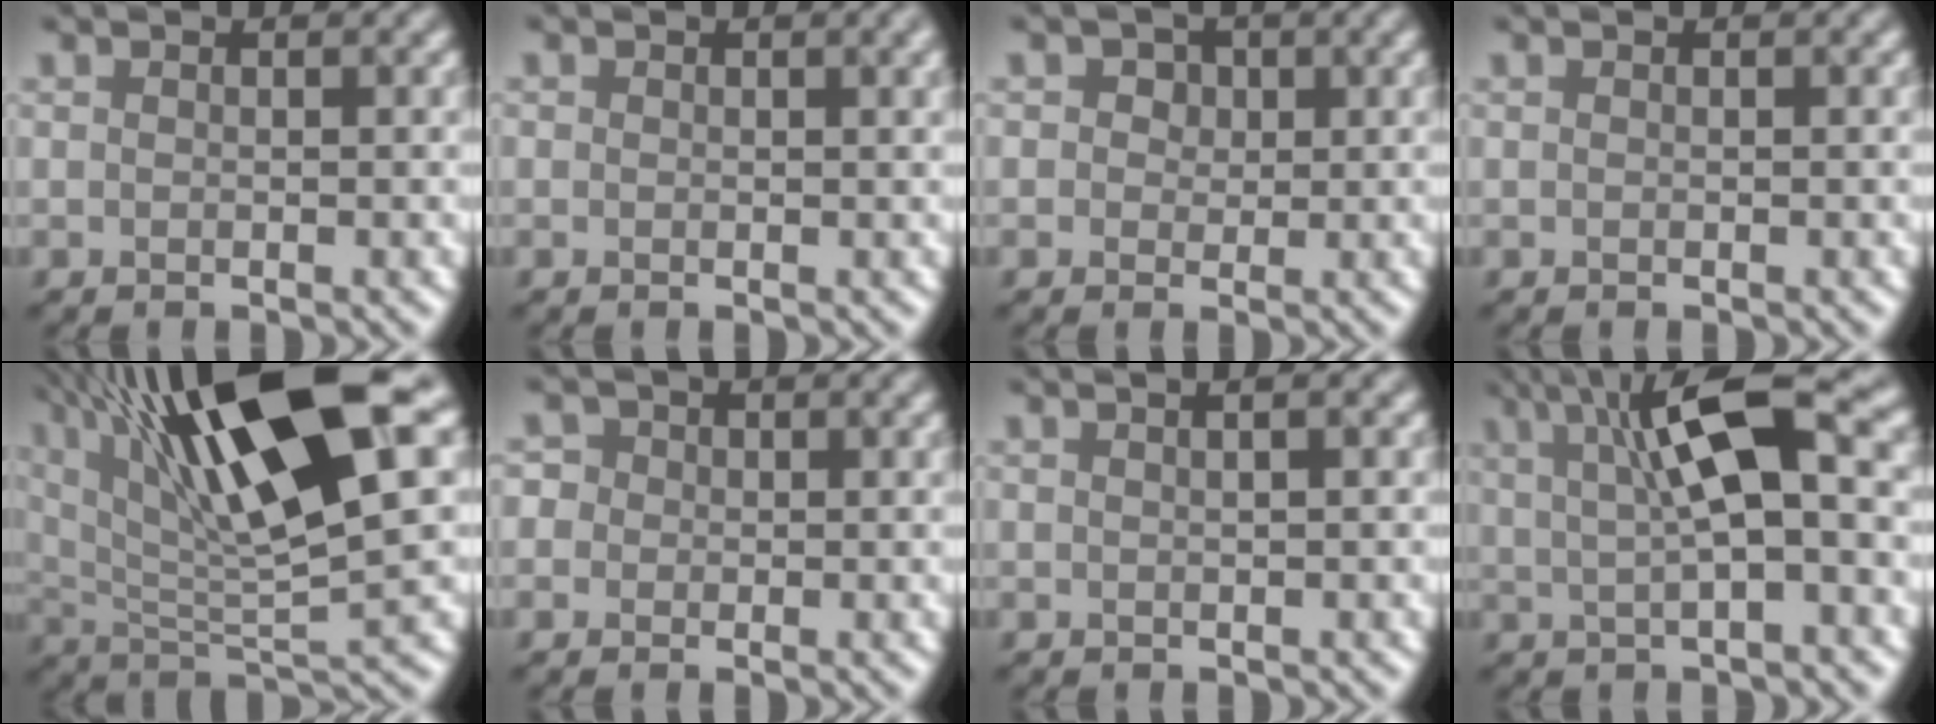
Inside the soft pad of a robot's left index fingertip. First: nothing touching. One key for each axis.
{"total": 1.2, "fx": 0.4, "fy": 0.7, "fz": 0.9, "tx": -0.010, "ty": -0.002, "tz": 0.005}
{"total": 2.5, "fx": 0.9, "fy": 2.1, "fz": 1.2, "tx": -0.020, "ty": 0.002, "tz": -0.002}
{"total": 0.0}
{"total": 15.2, "fx": 6.0, "fy": 3.7, "fz": 13.4, "tx": -0.228, "ty": 0.012, "tz": 0.095}
{"total": 3.1, "fx": 0.6, "fy": 2.9, "fz": 0.9, "tx": -0.004, "ty": 0.016, "tz": -0.011}
{"total": 3.2, "fx": 1.4, "fy": 1.5, "fz": 2.4, "tx": -0.008, "ty": 0.019, "tz": -0.010}
{"total": 8.0, "fx": 1.9, "fy": 1.9, "fz": 7.5, "tx": -0.129, "ty": 0.009, "tz": 0.027}